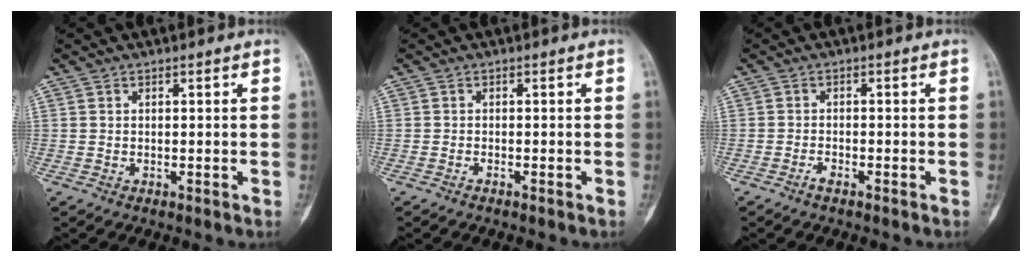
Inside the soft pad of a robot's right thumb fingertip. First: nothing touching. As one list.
[{"total": 0.7, "force": [-0.6, 0.1, 0.5], "torque": [-0.014, 0.002, -0.007]}, {"total": 1.5, "force": [-1.2, 0.3, 0.9], "torque": [-0.024, 0.004, -0.024]}]